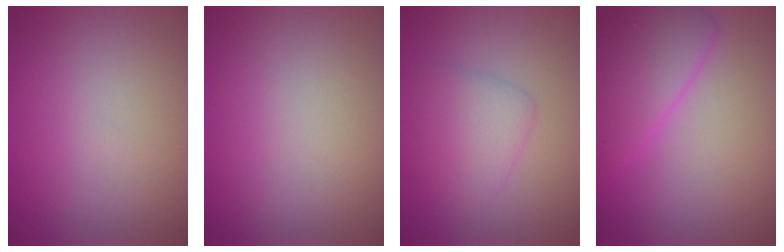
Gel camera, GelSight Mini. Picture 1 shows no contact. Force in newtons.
{"total": 0.0}
{"total": 2.9, "press": 2.9, "slide": 0.1}
{"total": 4.8, "press": 4.8, "slide": 0.1}